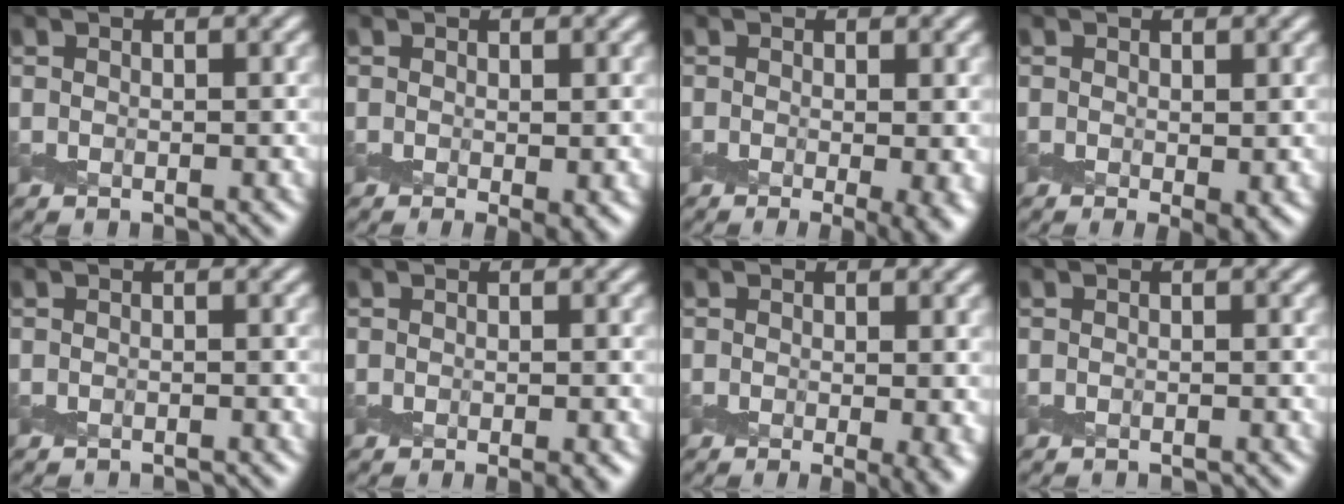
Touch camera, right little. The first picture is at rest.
{"total": 1.7, "force": [-0.5, 0.6, 1.5], "torque": [-0.027, -0.008, -0.008]}
{"total": 3.3, "force": [-0.9, 1.0, 3.0], "torque": [-0.045, -0.012, -0.017]}
{"total": 2.0, "force": [-0.4, 0.9, 1.7], "torque": [-0.029, -0.010, -0.005]}
{"total": 0.9, "force": [-0.8, -0.2, -0.4], "torque": [0.011, -0.002, -0.017]}
{"total": 1.4, "force": [-1.0, 0.1, 1.0], "torque": [-0.016, -0.007, -0.018]}
{"total": 2.8, "force": [-0.7, 0.8, 2.5], "torque": [-0.037, -0.009, -0.013]}
{"total": 0.7, "force": [-0.6, -0.2, -0.3], "torque": [0.007, -0.001, -0.010]}